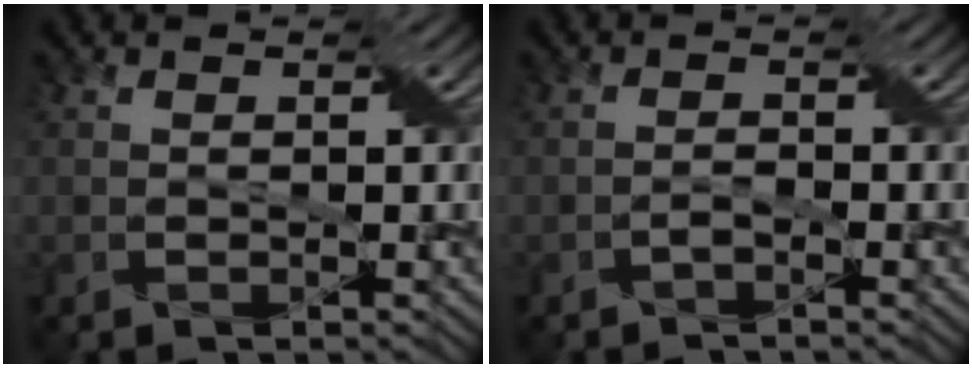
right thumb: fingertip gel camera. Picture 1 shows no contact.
{"total": 1.0, "force": [-0.8, 0.2, 0.5], "torque": [-0.013, 0.004, -0.016]}